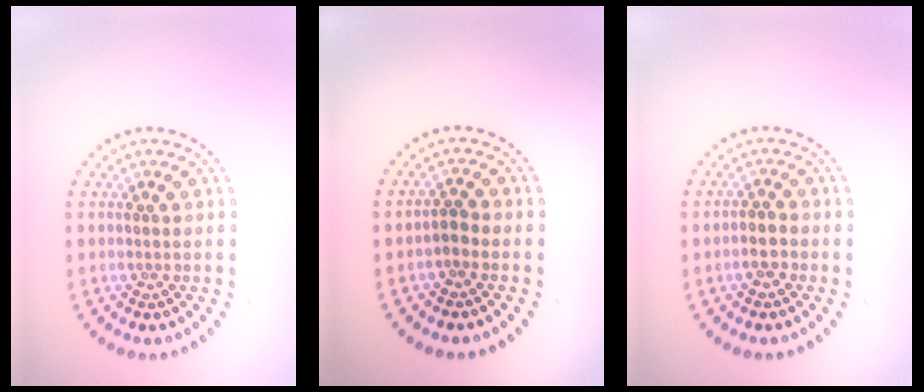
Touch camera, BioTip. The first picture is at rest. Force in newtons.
{"total": 1.2, "press": 0.8, "slide": 0.8}
{"total": 1.6, "press": 1.5, "slide": 0.6}